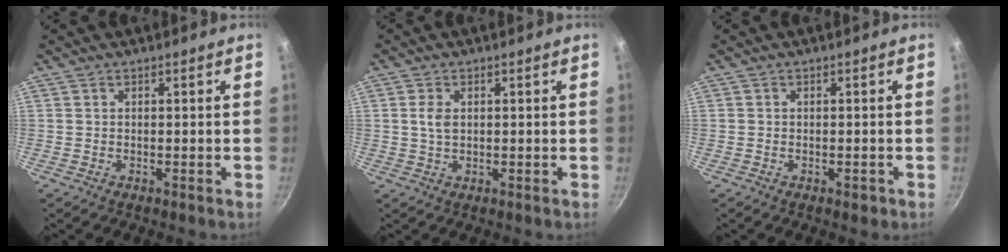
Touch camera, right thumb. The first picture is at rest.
{"total": 3.0, "force": [0.6, 1.9, 2.3], "torque": [-0.044, 0.000, 0.010]}
{"total": 1.5, "force": [-0.8, 1.0, 0.9], "torque": [-0.011, 0.005, -0.009]}